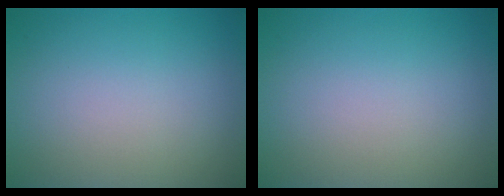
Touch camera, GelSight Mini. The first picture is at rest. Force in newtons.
{"total": 0.0}